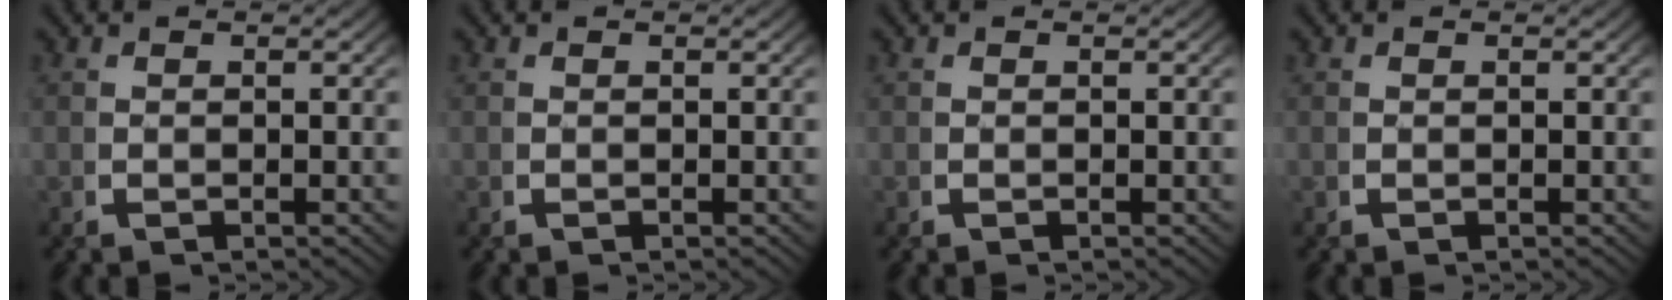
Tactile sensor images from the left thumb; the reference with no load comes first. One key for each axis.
{"total": 0.0}
{"total": 0.0}
{"total": 0.0}